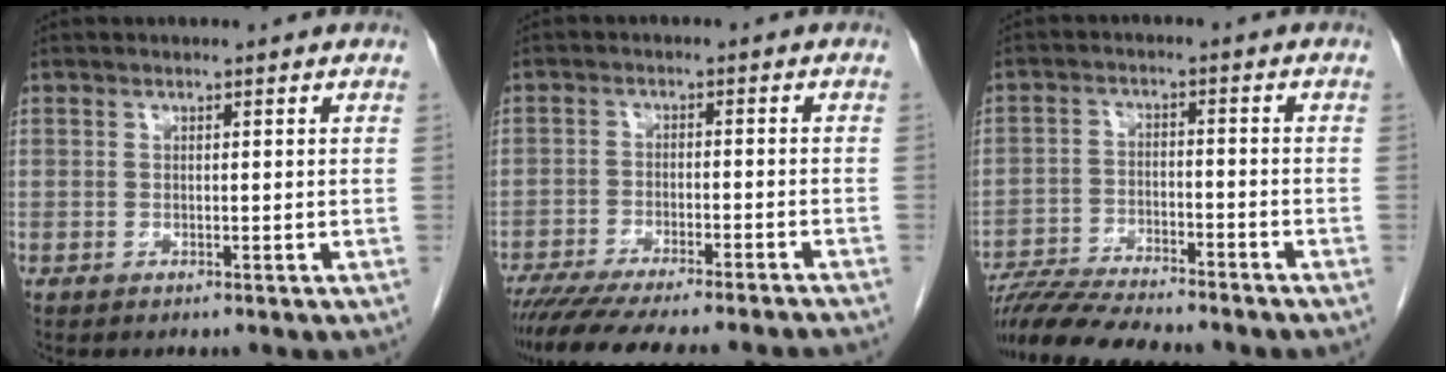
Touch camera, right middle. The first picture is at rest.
{"total": 18.6, "force": [-16.7, 0.9, 8.2], "torque": [-0.113, -0.037, -0.230]}
{"total": 12.7, "force": [-11.3, 1.0, 5.7], "torque": [-0.093, -0.020, -0.179]}